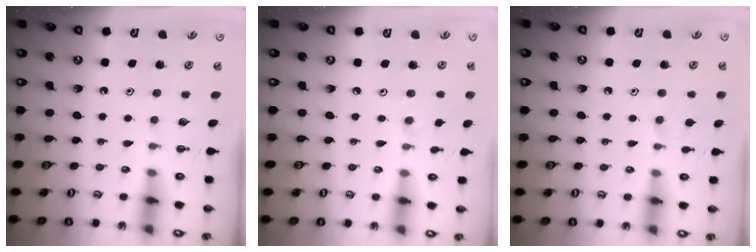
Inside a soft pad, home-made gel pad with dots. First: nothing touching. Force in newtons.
{"total": 3.3, "press": 3.2, "slide": 0.6}
{"total": 4.2, "press": 4.1, "slide": 0.6}